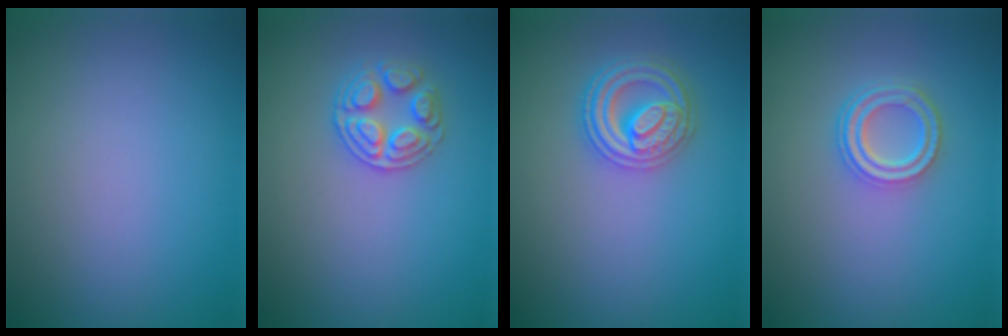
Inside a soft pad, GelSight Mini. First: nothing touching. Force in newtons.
{"total": 2.6, "press": 2.6, "slide": 0.2}
{"total": 4.1, "press": 3.7, "slide": 1.6}
{"total": 3.4, "press": 2.6, "slide": 2.1}